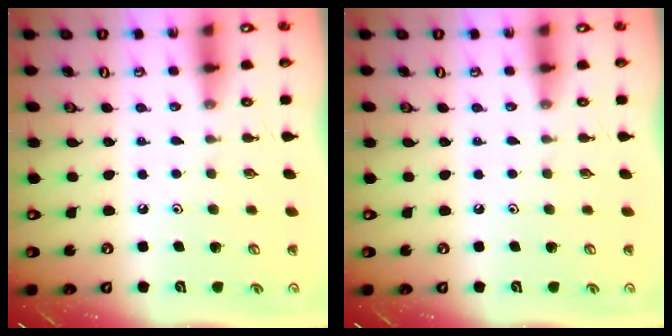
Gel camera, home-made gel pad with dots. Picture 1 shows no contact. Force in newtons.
{"total": 0.0}